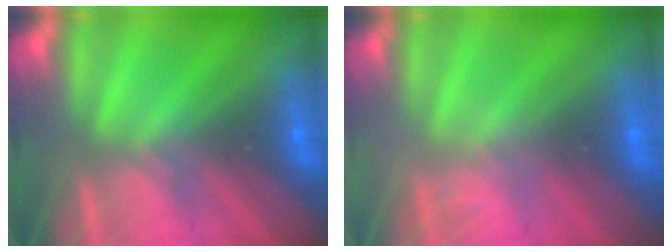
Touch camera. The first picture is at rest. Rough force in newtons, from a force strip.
{"total": 1.6}